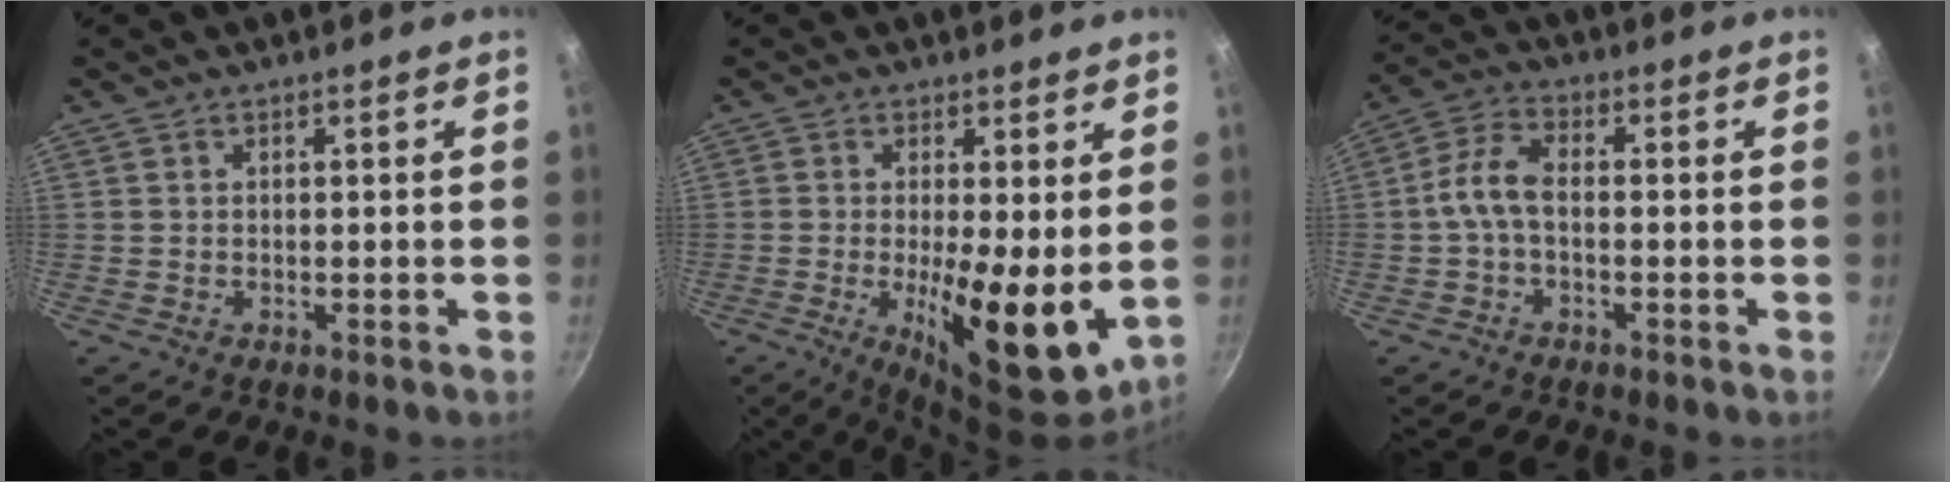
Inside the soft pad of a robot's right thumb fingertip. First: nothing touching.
{"total": 12.8, "force": [-0.6, 3.8, 12.2], "torque": [-0.178, -0.026, -0.003]}
{"total": 6.3, "force": [-1.2, 3.1, 5.3], "torque": [-0.117, 0.029, -0.034]}